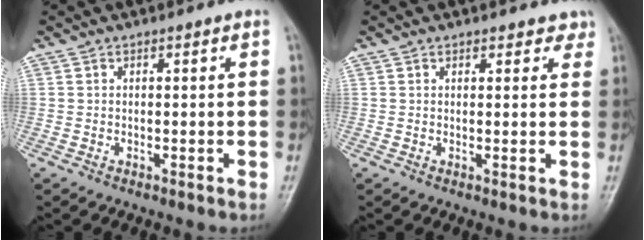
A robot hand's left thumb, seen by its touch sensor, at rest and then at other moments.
{"total": 2.6, "force": [2.1, 1.4, 0.5], "torque": [0.023, -0.008, 0.015]}